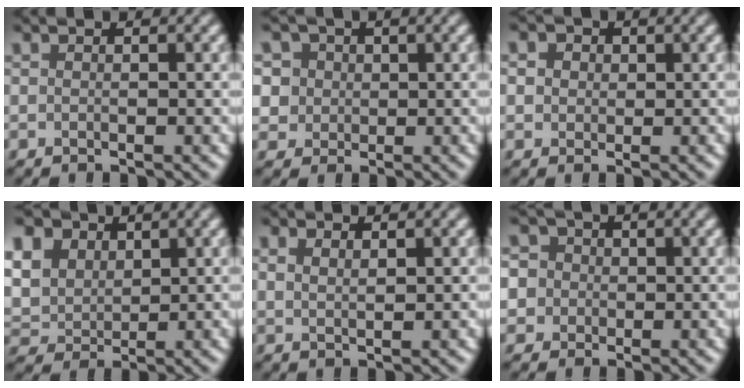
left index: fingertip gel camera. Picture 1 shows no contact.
{"total": 5.6, "force": [2.4, 4.5, 2.2], "torque": [-0.040, 0.020, 0.019]}
{"total": 4.1, "force": [1.9, 3.1, 2.0], "torque": [-0.031, 0.024, 0.007]}
{"total": 11.9, "force": [5.4, 8.7, 6.2], "torque": [-0.156, 0.036, 0.089]}
{"total": 1.3, "force": [0.8, 0.5, 0.8], "torque": [-0.020, 0.002, 0.020]}
{"total": 6.7, "force": [1.8, 5.9, 2.7], "torque": [-0.047, 0.037, -0.007]}